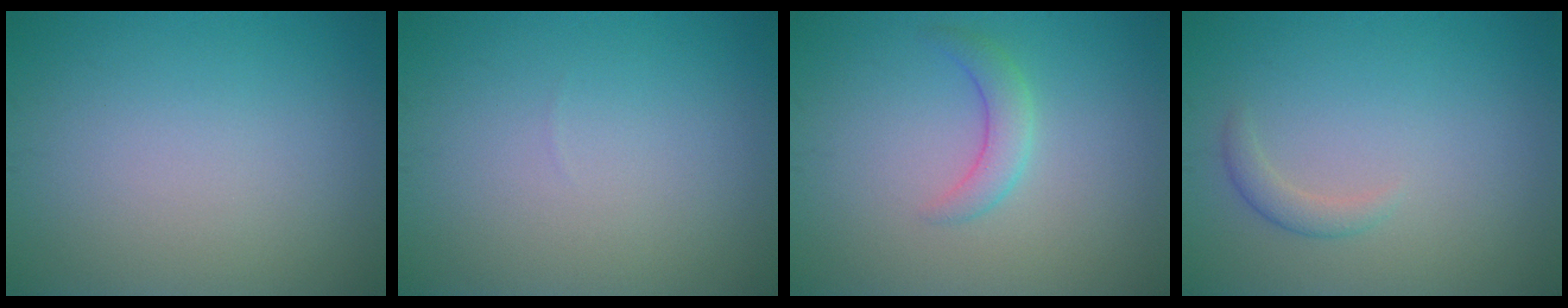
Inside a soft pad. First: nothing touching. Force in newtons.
{"total": 0.0}
{"total": 2.1, "press": 2.1, "slide": 0.1}
{"total": 1.3, "press": 1.3, "slide": 0.1}